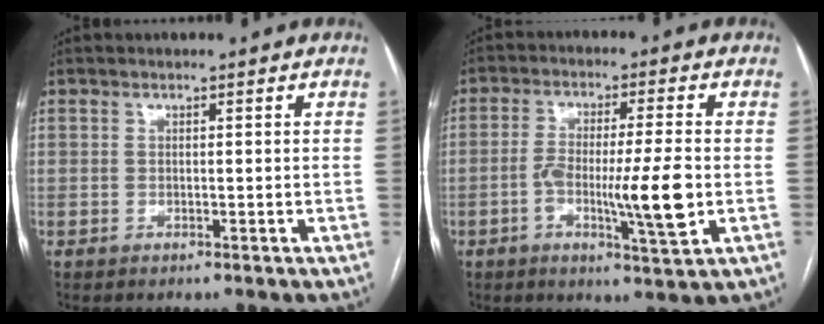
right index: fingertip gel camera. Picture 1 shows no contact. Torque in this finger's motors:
{"motor_torque": [0.53, 0.09, 0.28, 0.11]}